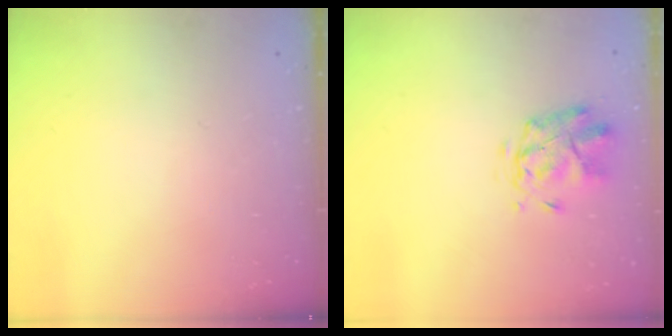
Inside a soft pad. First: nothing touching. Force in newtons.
{"total": 2.9, "press": 2.5, "slide": 1.4}